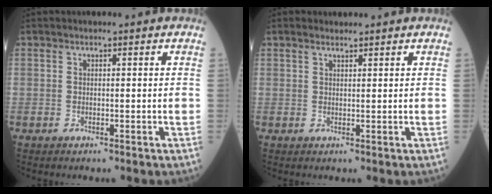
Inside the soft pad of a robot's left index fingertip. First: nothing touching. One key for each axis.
{"total": 1.3, "fx": 1.2, "fy": 0.3, "fz": 0.4, "tx": -0.014, "ty": 0.010, "tz": 0.023}